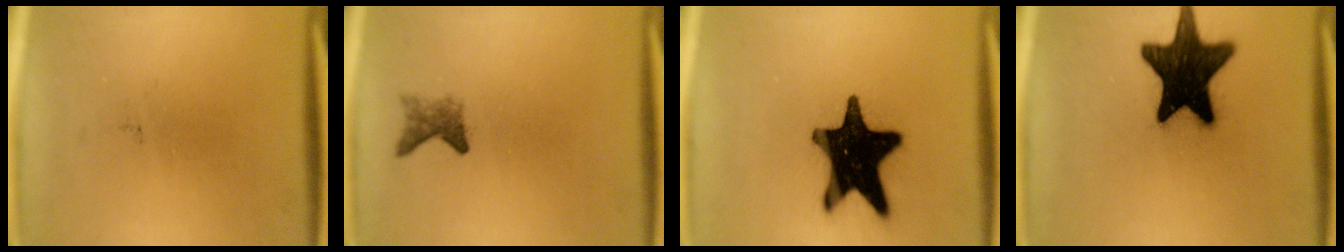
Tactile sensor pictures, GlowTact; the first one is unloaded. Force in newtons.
{"total": 2.1}
{"total": 20.1}
{"total": 18.6}